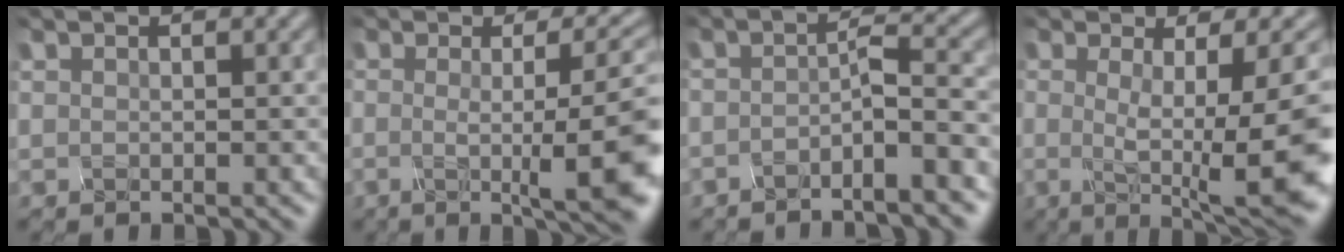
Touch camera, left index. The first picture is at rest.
{"total": 9.8, "force": [-1.1, 2.1, 9.5], "torque": [-0.098, 0.010, -0.012]}
{"total": 3.6, "force": [-2.4, 0.2, 2.7], "torque": [-0.038, 0.004, -0.047]}
{"total": 11.3, "force": [-1.6, 2.1, 11.0], "torque": [-0.160, 0.004, -0.007]}